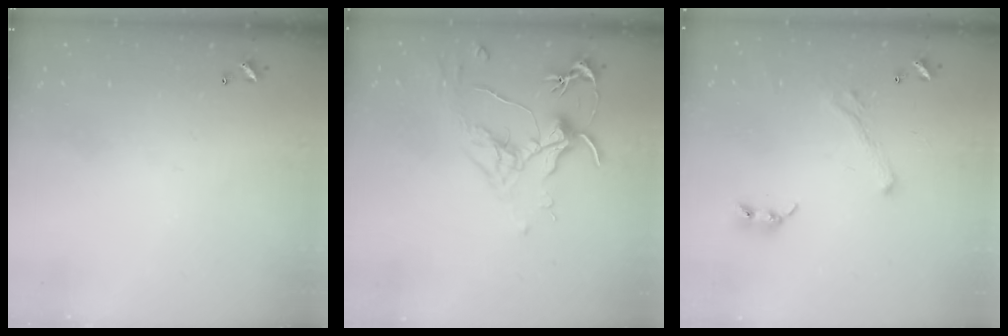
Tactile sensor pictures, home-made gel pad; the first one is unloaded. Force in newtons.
{"total": 1.8, "press": 1.6, "slide": 0.9}
{"total": 3.7, "press": 3.5, "slide": 1.2}